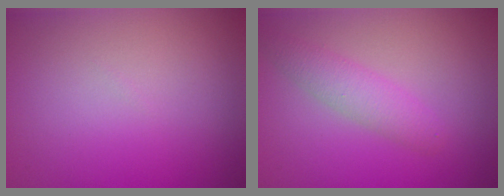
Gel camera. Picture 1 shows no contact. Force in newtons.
{"total": 2.5, "press": 2.5, "slide": 0.0}